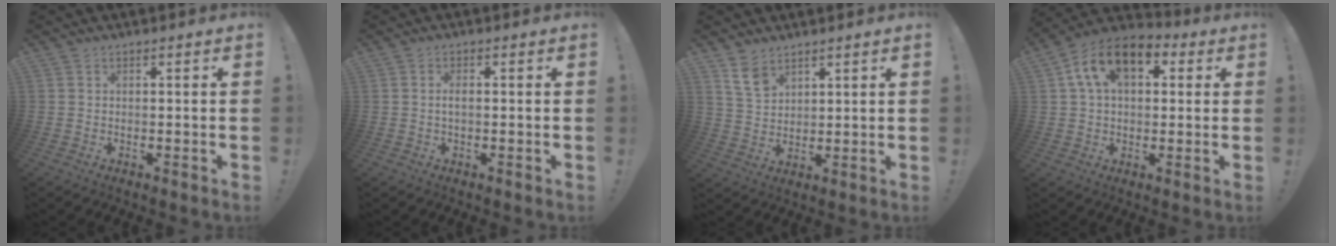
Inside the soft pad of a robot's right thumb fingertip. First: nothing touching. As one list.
[{"total": 2.0, "force": [-0.2, 0.7, 1.8], "torque": [-0.030, 0.004, -0.005]}, {"total": 7.2, "force": [5.1, 4.1, 3.0], "torque": [-0.051, -0.027, 0.099]}, {"total": 13.8, "force": [5.4, 8.4, 9.7], "torque": [-0.165, 0.000, 0.100]}]